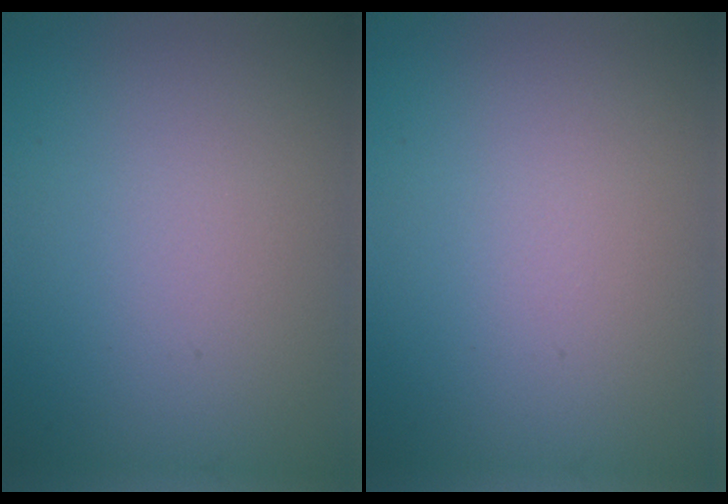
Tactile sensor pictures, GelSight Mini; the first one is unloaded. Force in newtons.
{"total": 0.0}